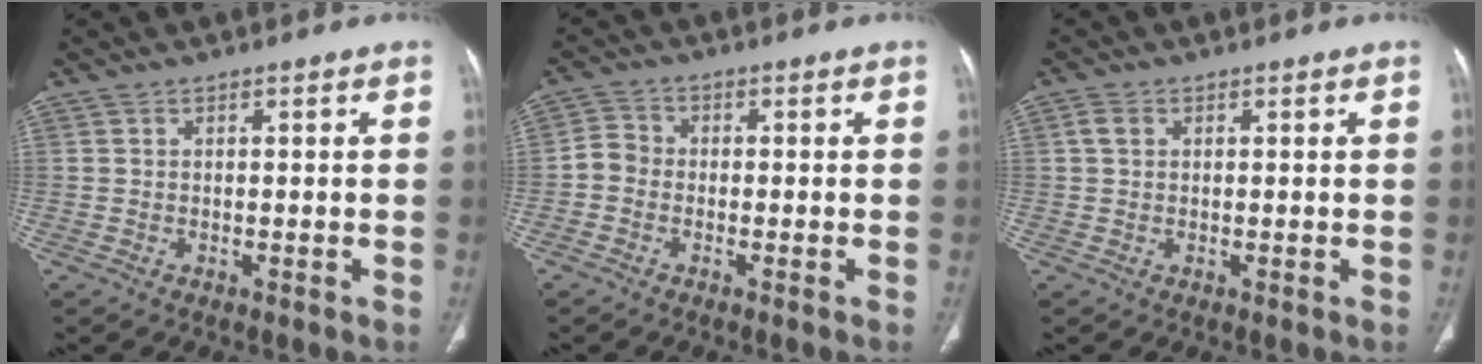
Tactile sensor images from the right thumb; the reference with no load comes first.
{"total": 3.2, "force": [-1.2, 2.5, 1.7], "torque": [-0.024, 0.010, -0.035]}
{"total": 1.7, "force": [0.5, 1.3, 1.0], "torque": [-0.020, 0.005, 0.009]}